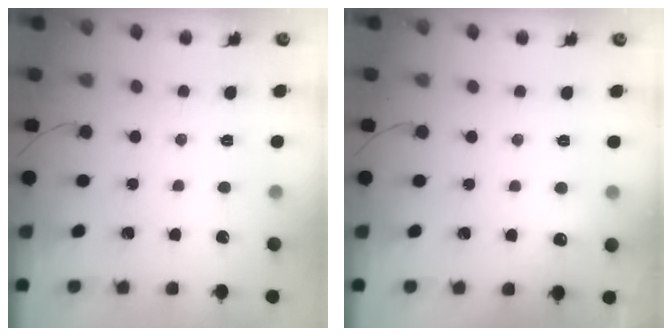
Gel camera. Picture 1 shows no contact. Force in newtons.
{"total": 4.4, "press": 4.2, "slide": 1.3}